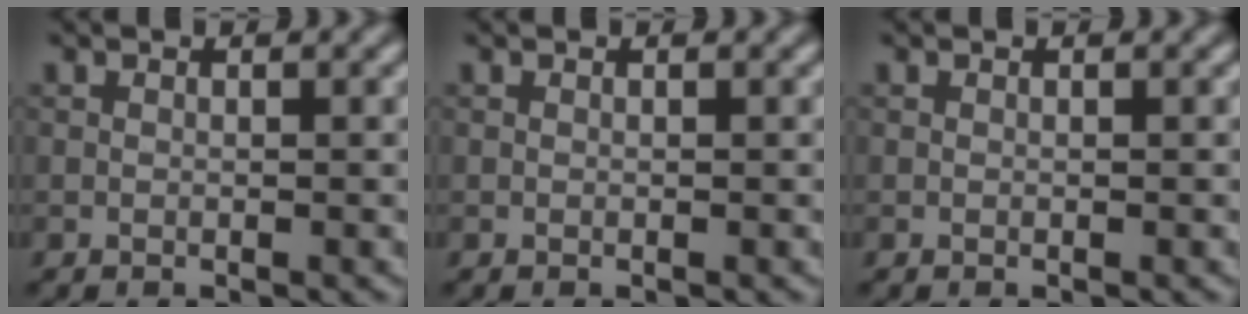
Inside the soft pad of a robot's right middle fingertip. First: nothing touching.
{"total": 0.0}
{"total": 0.0}